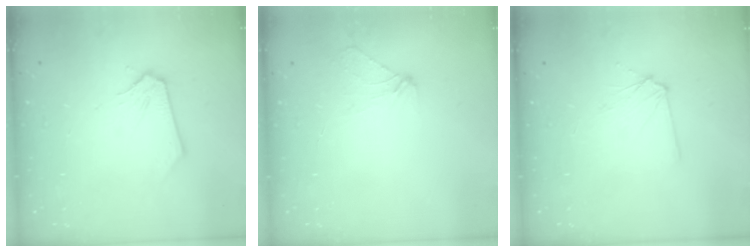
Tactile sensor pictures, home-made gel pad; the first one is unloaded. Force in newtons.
{"total": 3.8, "press": 3.6, "slide": 1.0}
{"total": 3.4, "press": 3.4, "slide": 0.5}